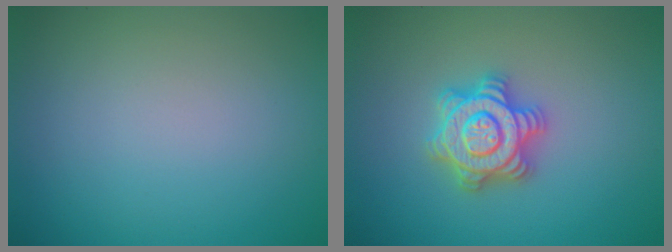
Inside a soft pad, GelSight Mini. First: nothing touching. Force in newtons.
{"total": 4.8, "press": 4.8, "slide": 0.6}